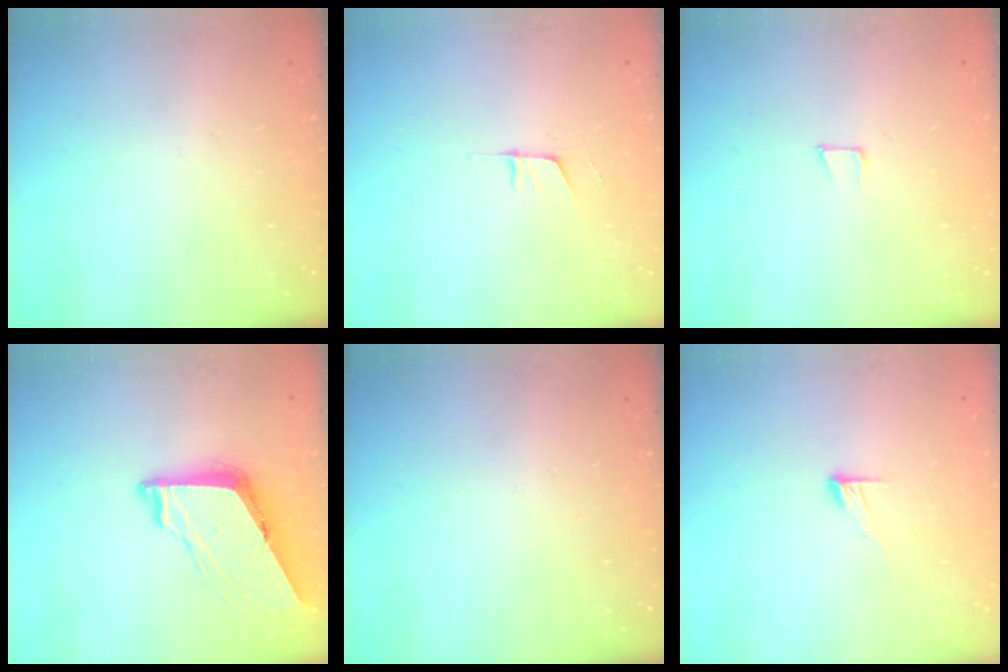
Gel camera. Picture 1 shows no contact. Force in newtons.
{"total": 5.1, "press": 4.3, "slide": 2.6}
{"total": 4.9, "press": 4.7, "slide": 1.0}
{"total": 8.4, "press": 8.4, "slide": 0.6}
{"total": 0.0}
{"total": 6.5, "press": 6.5, "slide": 0.5}